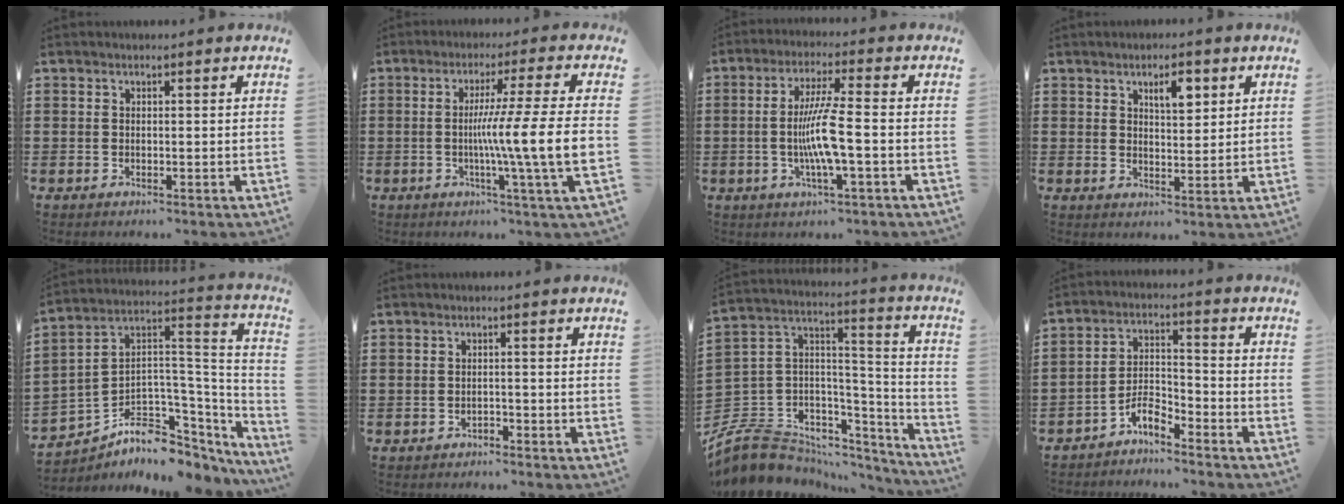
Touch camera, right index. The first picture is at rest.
{"total": 11.9, "force": [-1.7, -1.3, 11.7], "torque": [-0.218, -0.019, -0.041]}
{"total": 7.5, "force": [-1.3, 0.4, 7.4], "torque": [-0.149, -0.012, -0.034]}
{"total": 4.4, "force": [2.2, 1.7, 3.3], "torque": [-0.047, 0.000, 0.032]}
{"total": 6.7, "force": [-3.9, 4.7, 2.6], "torque": [-0.072, -0.020, -0.068]}
{"total": 1.0, "force": [-1.0, 0.4, -0.1], "torque": [-0.003, 0.004, -0.022]}
{"total": 8.6, "force": [-6.0, 5.8, 2.2], "torque": [-0.077, -0.003, -0.114]}
{"total": 4.7, "force": [-4.1, 1.3, 2.0], "torque": [-0.045, 0.007, -0.082]}